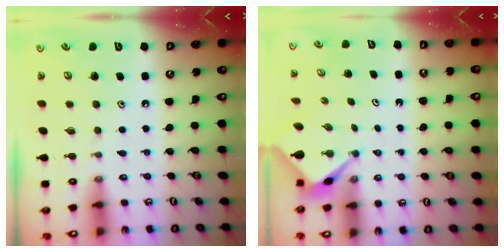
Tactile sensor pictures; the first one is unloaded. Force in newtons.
{"total": 2.7, "press": 2.7, "slide": 0.1}